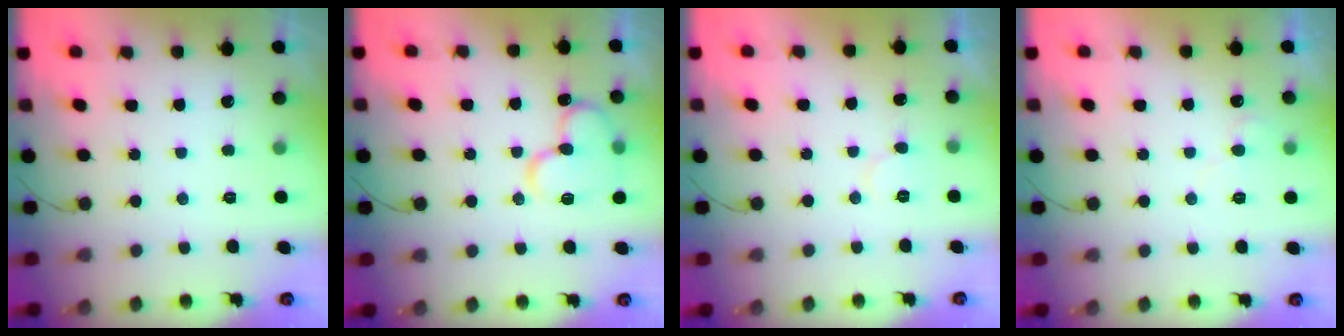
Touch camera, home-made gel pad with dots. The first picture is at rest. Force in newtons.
{"total": 14.0, "press": 13.8, "slide": 2.1}
{"total": 4.8, "press": 4.7, "slide": 0.4}
{"total": 4.4, "press": 4.4, "slide": 0.4}